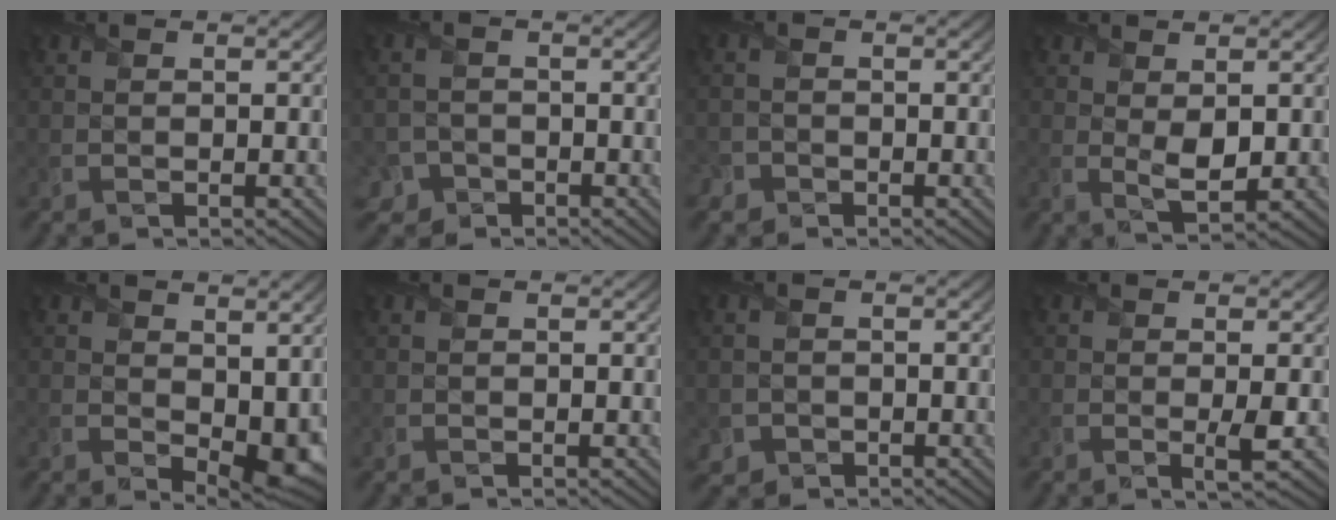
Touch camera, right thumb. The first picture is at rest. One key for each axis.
{"total": 3.8, "fx": -2.5, "fy": 2.7, "fz": 0.7, "tx": -0.010, "ty": 0.000, "tz": -0.048}
{"total": 1.7, "fx": -1.2, "fy": 1.3, "fz": 0.2, "tx": 0.000, "ty": -0.002, "tz": -0.029}
{"total": 3.4, "fx": 0.8, "fy": 1.8, "fz": 2.8, "tx": -0.061, "ty": -0.009, "tz": 0.021}
{"total": 6.2, "fx": 0.6, "fy": 3.8, "fz": 4.8, "tx": -0.079, "ty": -0.023, "tz": 0.021}
{"total": 0.0}
{"total": 2.0, "fx": -0.9, "fy": 1.8, "fz": 0.2, "tx": 0.000, "ty": -0.007, "tz": -0.017}
{"total": 1.9, "fx": 0.0, "fy": 0.1, "fz": 1.9, "tx": -0.035, "ty": -0.004, "tz": -0.002}